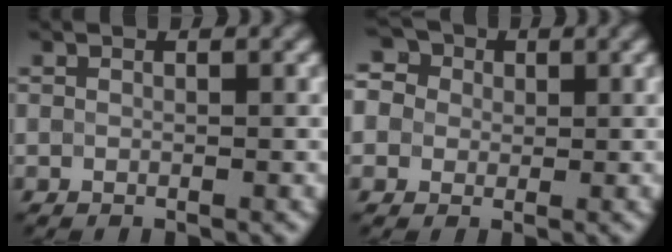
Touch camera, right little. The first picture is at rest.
{"total": 7.1, "force": [2.9, 5.6, 3.2], "torque": [-0.051, 0.040, 0.014]}